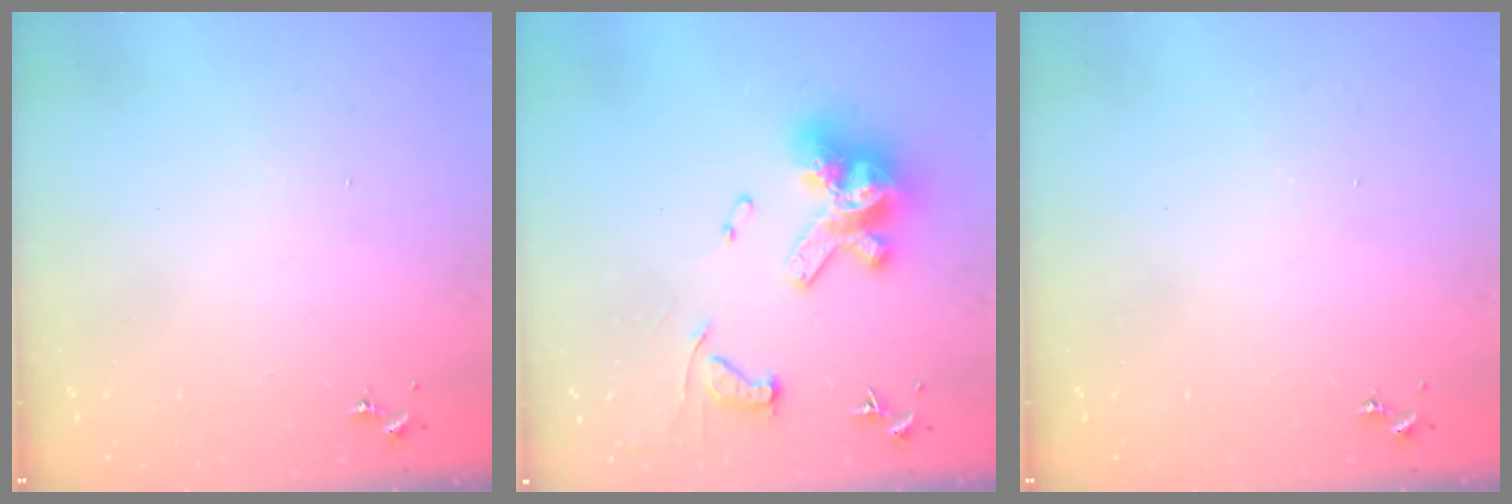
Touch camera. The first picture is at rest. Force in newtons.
{"total": 18.7, "press": 18.6, "slide": 1.9}
{"total": 0.0}